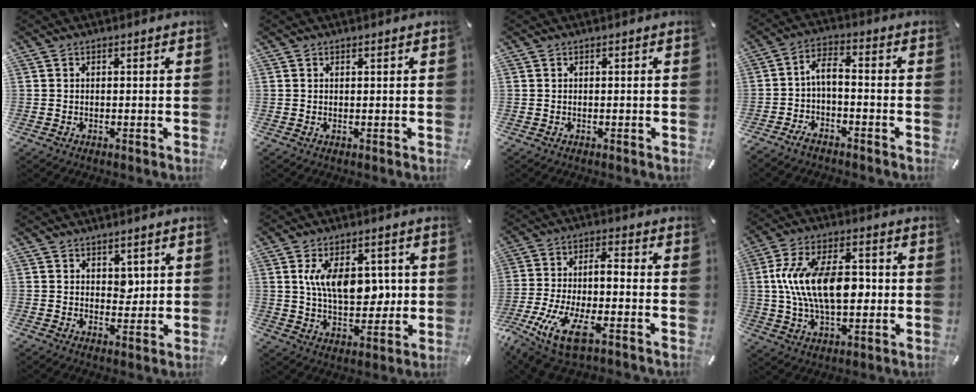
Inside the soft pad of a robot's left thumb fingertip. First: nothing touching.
{"total": 0.5, "force": [0.3, 0.0, 0.4], "torque": [-0.007, -0.001, 0.006]}
{"total": 0.0}
{"total": 4.4, "force": [-1.8, 1.5, 3.7], "torque": [-0.073, 0.008, -0.037]}
{"total": 3.3, "force": [1.5, 2.5, 1.5], "torque": [-0.001, -0.010, 0.020]}
{"total": 12.5, "force": [2.2, 7.1, 10.1], "torque": [-0.172, -0.007, 0.035]}
{"total": 11.6, "force": [-6.0, 3.8, 9.2], "torque": [-0.191, 0.004, -0.111]}
{"total": 17.1, "force": [0.2, 9.7, 14.0], "torque": [-0.279, 0.002, 0.000]}